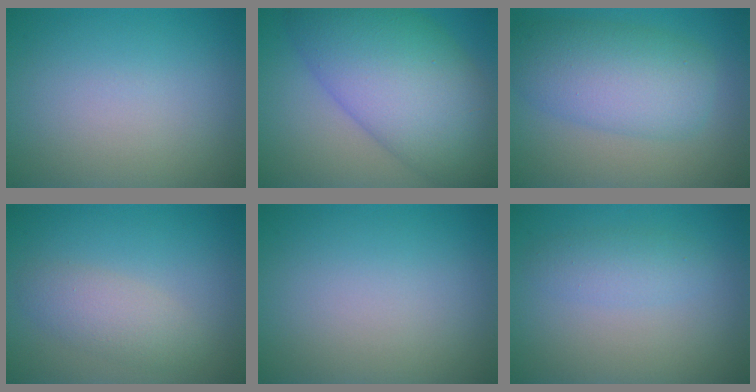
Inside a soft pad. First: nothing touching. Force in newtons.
{"total": 12.3, "press": 12.3, "slide": 0.2}
{"total": 7.0, "press": 7.0, "slide": 0.2}
{"total": 2.8, "press": 2.8, "slide": 0.1}
{"total": 0.0}
{"total": 1.9, "press": 1.9, "slide": 0.0}